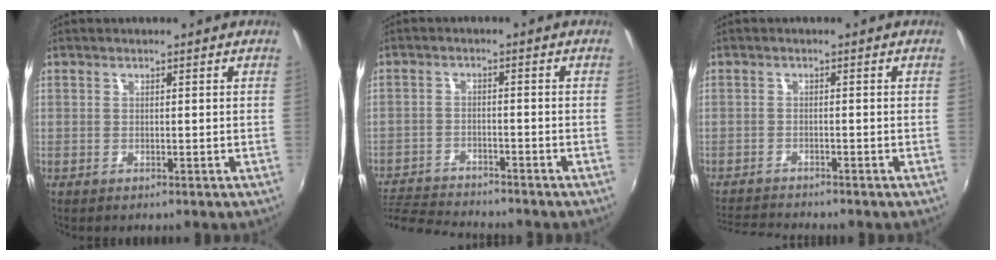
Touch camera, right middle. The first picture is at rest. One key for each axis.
{"total": 9.7, "fx": -9.2, "fy": 1.4, "fz": 2.7, "tx": -0.079, "ty": -0.013, "tz": -0.161}
{"total": 5.1, "fx": -5.0, "fy": 0.2, "fz": 1.0, "tx": -0.038, "ty": -0.013, "tz": -0.092}